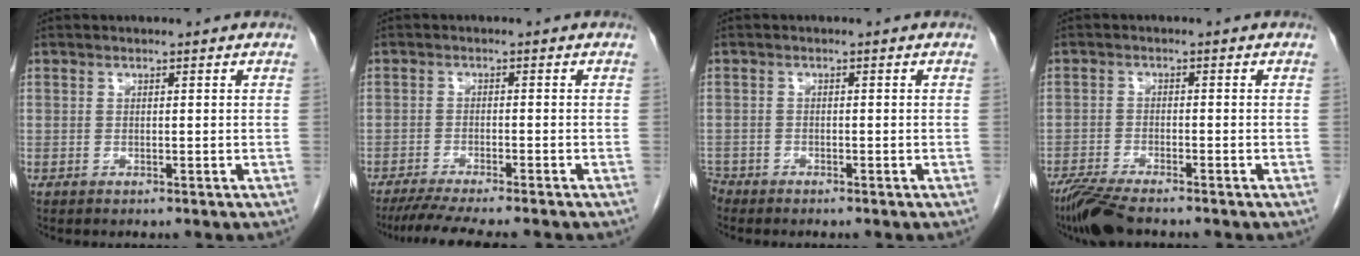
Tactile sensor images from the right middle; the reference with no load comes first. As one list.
[{"total": 9.5, "force": [-8.2, 0.2, 4.8], "torque": [-0.062, -0.019, -0.126]}, {"total": 2.1, "force": [-2.0, 0.8, 0.0], "torque": [0.001, -0.002, -0.036]}, {"total": 6.0, "force": [-5.0, 0.6, 3.3], "torque": [-0.061, -0.019, -0.094]}]